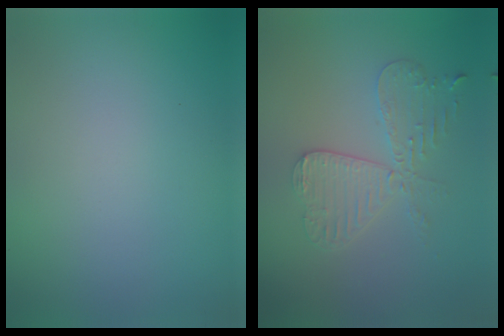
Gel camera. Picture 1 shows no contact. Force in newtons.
{"total": 4.3, "press": 3.7, "slide": 2.2}